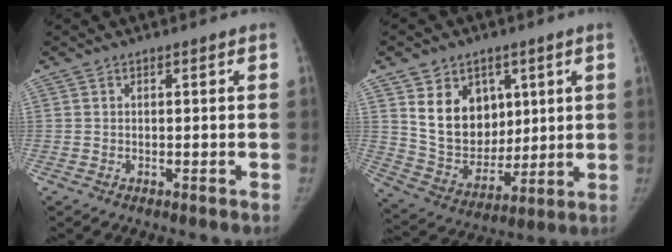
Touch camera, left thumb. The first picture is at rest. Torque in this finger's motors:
{"motor_torque": [1.27, 1.17, 0.90, -1.05, 0.28]}